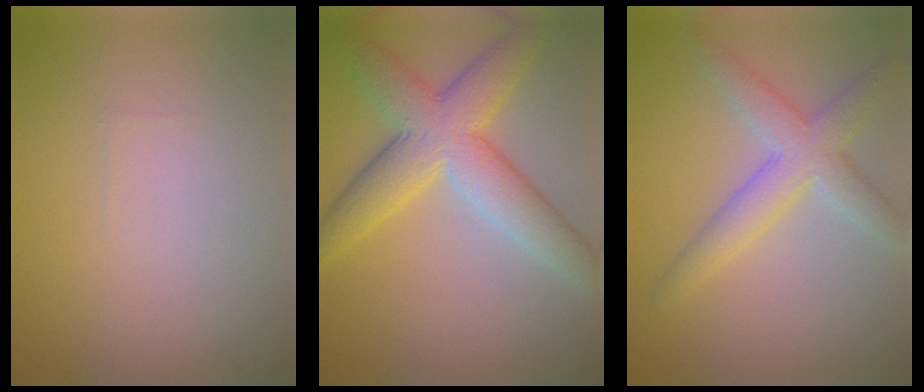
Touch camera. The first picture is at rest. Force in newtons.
{"total": 7.5, "press": 7.5, "slide": 0.2}
{"total": 4.4, "press": 4.4, "slide": 0.2}